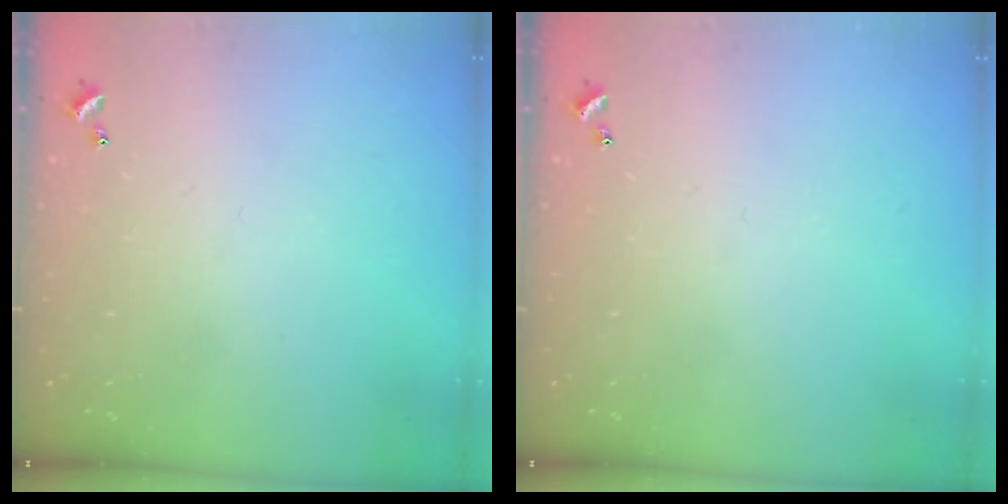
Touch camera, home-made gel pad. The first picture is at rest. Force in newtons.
{"total": 0.0}